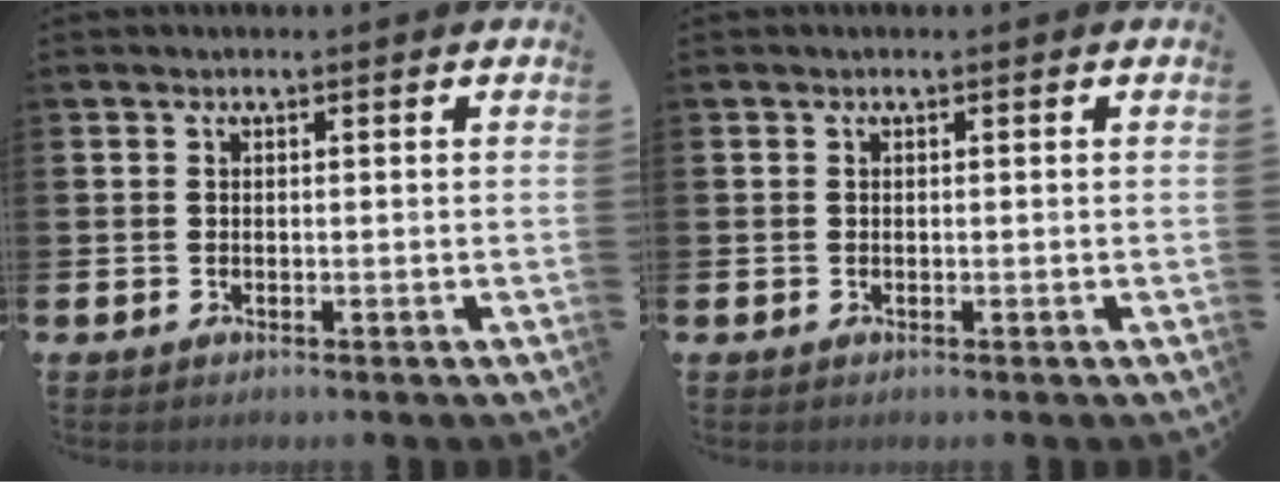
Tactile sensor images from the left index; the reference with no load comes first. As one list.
[{"total": 0.0}]